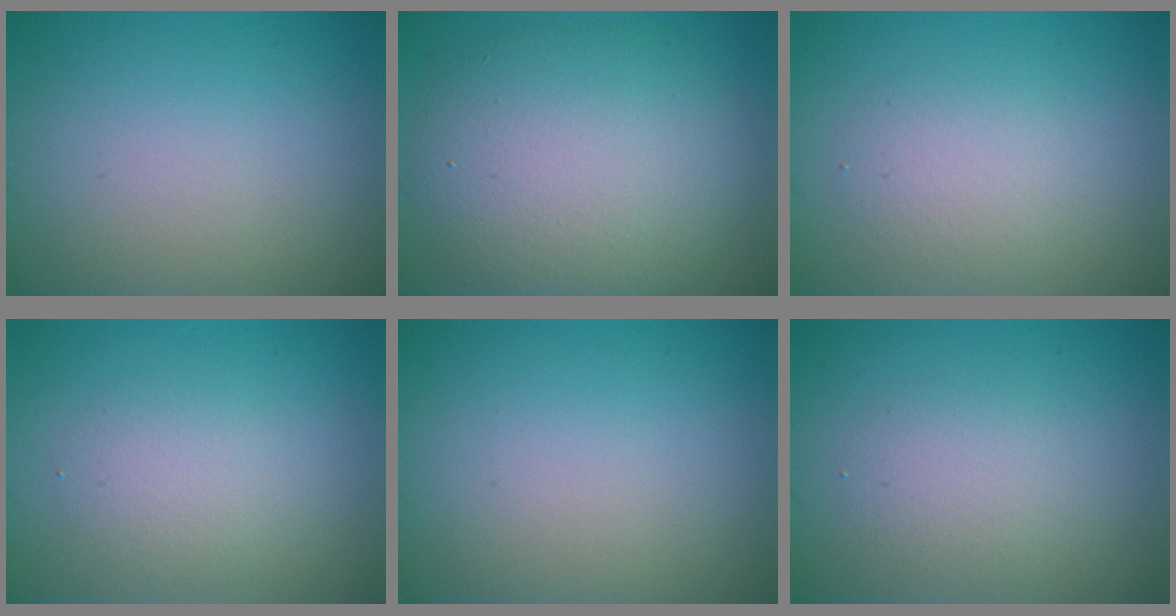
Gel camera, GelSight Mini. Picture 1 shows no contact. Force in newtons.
{"total": 8.5, "press": 8.4, "slide": 1.1}
{"total": 2.6, "press": 2.6, "slide": 0.2}
{"total": 2.4, "press": 2.4, "slide": 0.4}
{"total": 0.0}
{"total": 2.1, "press": 2.1, "slide": 0.0}